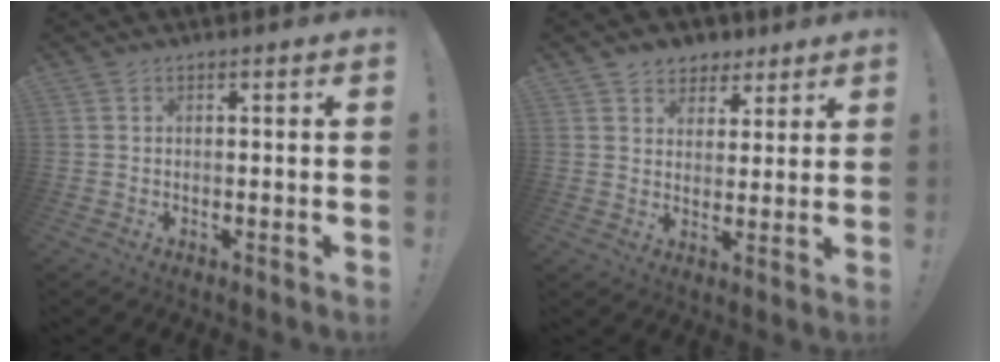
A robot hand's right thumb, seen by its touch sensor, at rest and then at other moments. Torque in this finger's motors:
{"motor_torque": [0.01, 0.01, 0.00, 0.01, 0.00]}